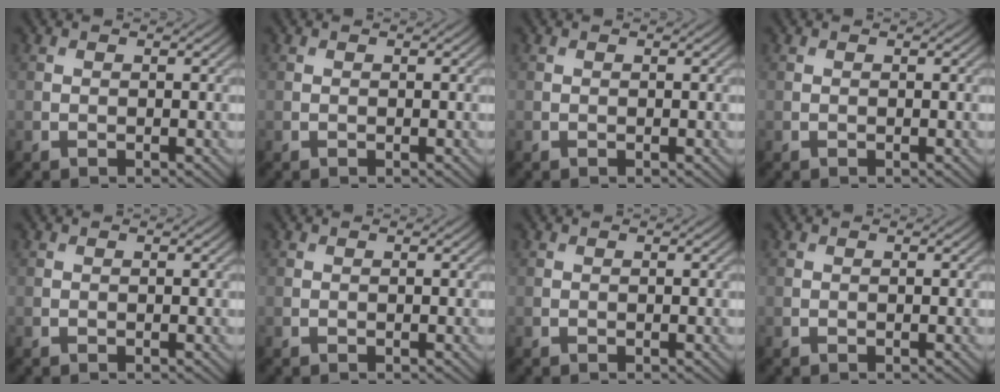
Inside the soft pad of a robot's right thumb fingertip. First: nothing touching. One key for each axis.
{"total": 0.0}
{"total": 0.0}
{"total": 0.0}
{"total": 0.0}
{"total": 0.0}
{"total": 0.0}
{"total": 0.0}